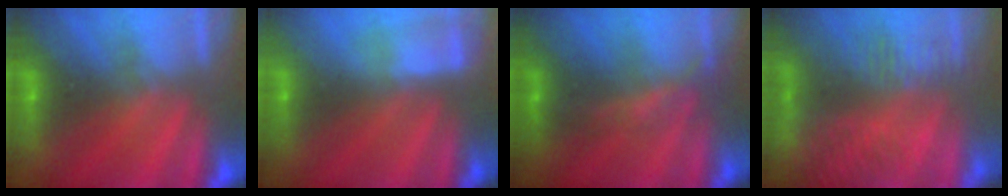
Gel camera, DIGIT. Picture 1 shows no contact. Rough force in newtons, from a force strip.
{"total": 2.9}
{"total": 2.0}
{"total": 3.4}